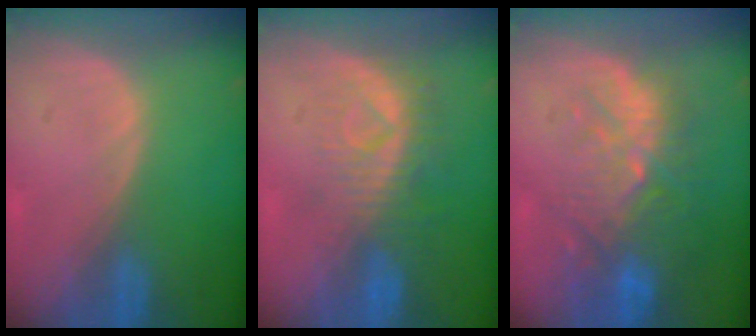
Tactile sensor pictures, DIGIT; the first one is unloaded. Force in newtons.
{"total": 8.3, "press": 7.4, "slide": 3.7}
{"total": 11.0, "press": 9.6, "slide": 5.3}